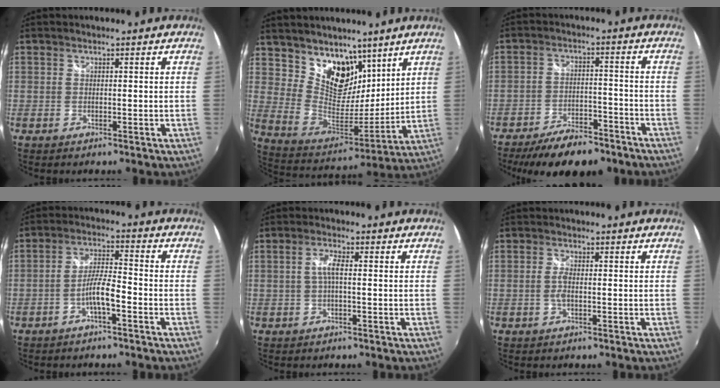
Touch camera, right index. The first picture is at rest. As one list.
[{"total": 14.1, "force": [9.3, 8.5, 6.2], "torque": [-0.115, -0.009, 0.177]}, {"total": 13.8, "force": [-10.9, 5.1, 6.9], "torque": [-0.146, -0.011, -0.160]}, {"total": 5.5, "force": [-2.9, 0.7, 4.7], "torque": [-0.095, 0.010, -0.053]}, {"total": 2.6, "force": [-0.2, 0.4, 2.6], "torque": [-0.053, 0.005, -0.005]}, {"total": 1.9, "force": [-0.5, 0.3, 1.8], "torque": [-0.038, 0.000, -0.011]}]